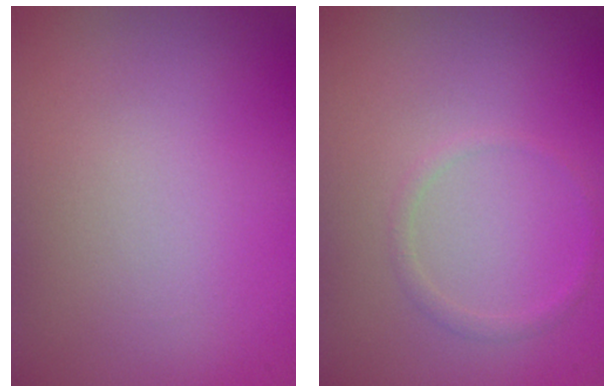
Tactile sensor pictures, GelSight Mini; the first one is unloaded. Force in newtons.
{"total": 0.9, "press": 0.9, "slide": 0.1}